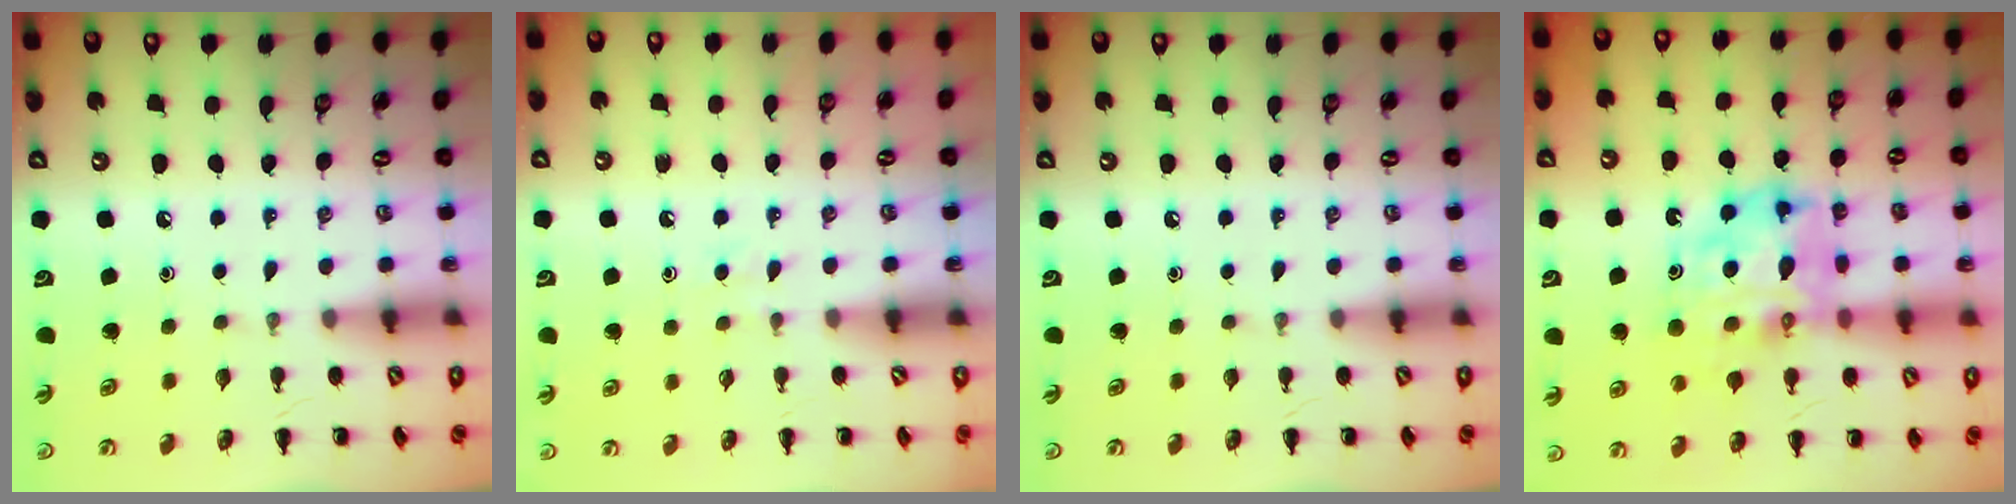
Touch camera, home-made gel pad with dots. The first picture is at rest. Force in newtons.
{"total": 2.6, "press": 2.5, "slide": 0.9}
{"total": 0.0}
{"total": 14.8, "press": 14.2, "slide": 4.0}